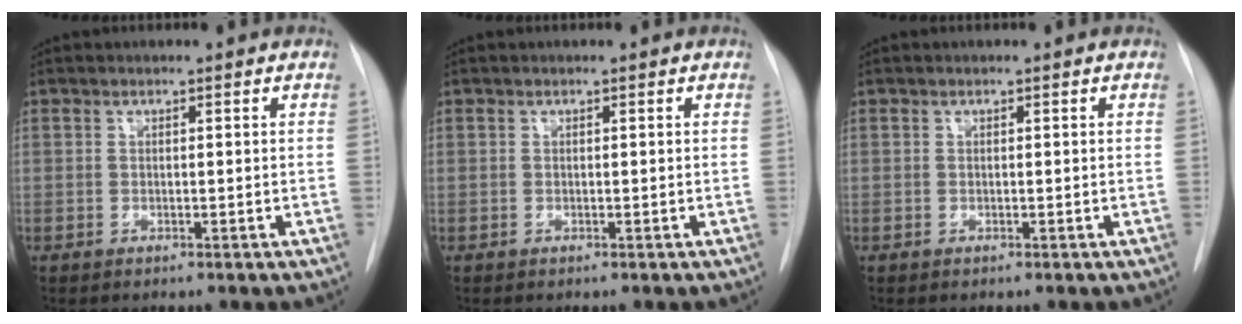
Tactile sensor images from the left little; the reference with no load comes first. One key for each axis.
{"total": 0.0}
{"total": 0.0}